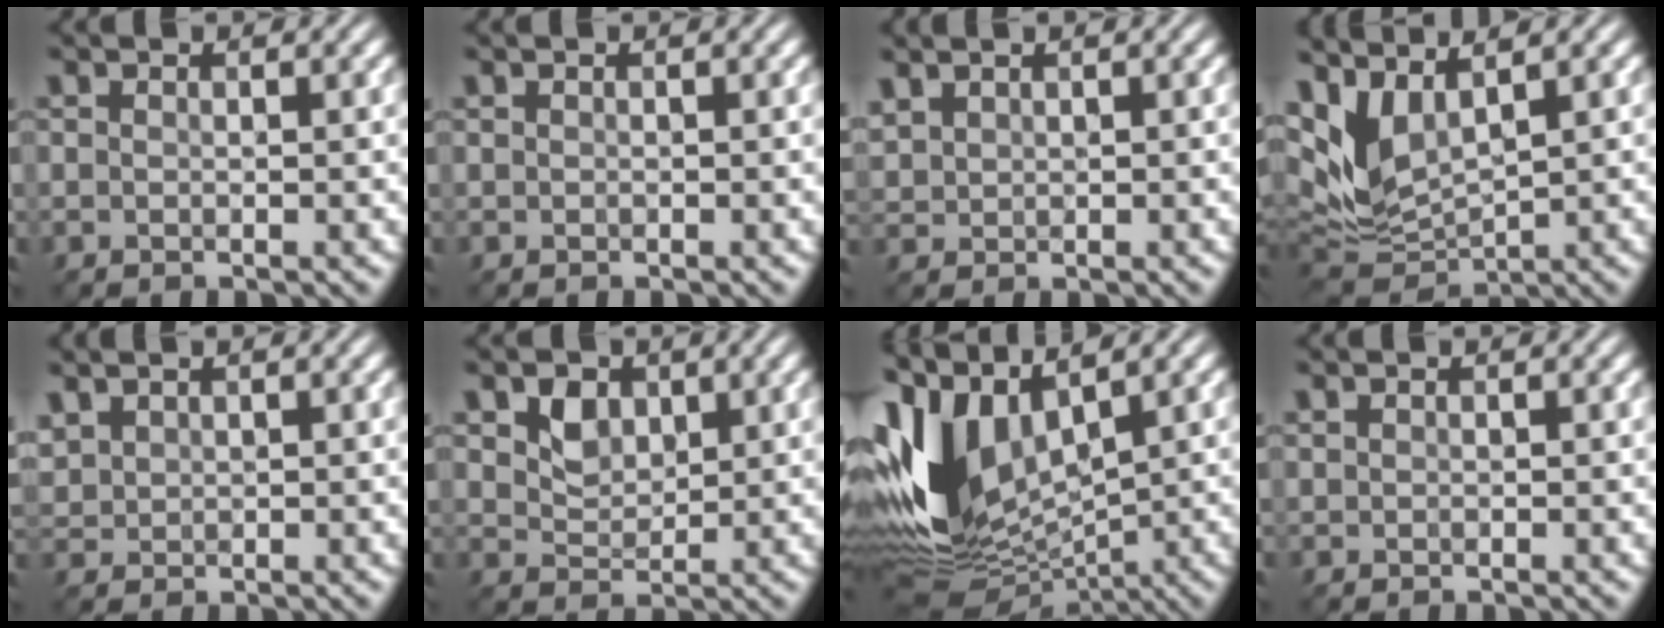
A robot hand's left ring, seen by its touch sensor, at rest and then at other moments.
{"total": 0.0}
{"total": 1.0, "force": [0.9, 0.5, 0.1], "torque": [-0.010, 0.009, 0.033]}
{"total": 5.1, "force": [2.3, 2.4, 3.8], "torque": [-0.101, -0.007, 0.060]}
{"total": 1.2, "force": [0.9, 0.8, 0.3], "torque": [-0.013, 0.008, 0.032]}
{"total": 2.2, "force": [0.9, 1.7, 1.1], "torque": [-0.026, -0.001, 0.021]}
{"total": 10.0, "force": [0.9, 6.0, 7.9], "torque": [-0.176, 0.003, 0.019]}
{"total": 0.0}